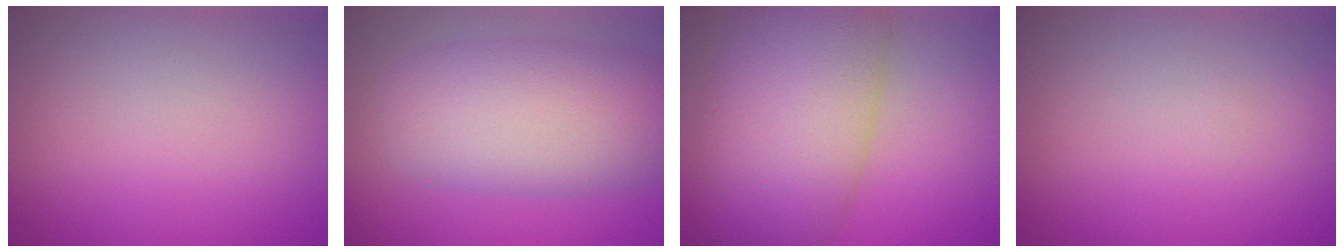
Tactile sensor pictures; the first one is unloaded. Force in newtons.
{"total": 8.5, "press": 8.5, "slide": 0.4}
{"total": 11.1, "press": 11.1, "slide": 0.5}
{"total": 0.0}